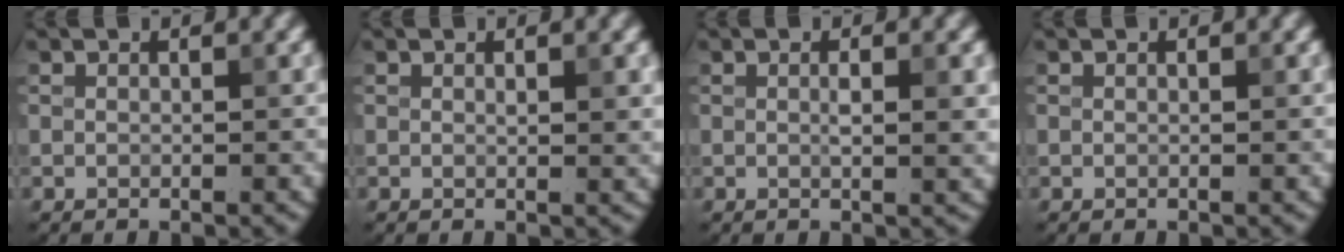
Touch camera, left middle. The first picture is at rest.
{"total": 1.0, "force": [0.3, 0.2, 0.9], "torque": [-0.013, -0.004, 0.006]}
{"total": 2.1, "force": [0.2, 0.4, 2.0], "torque": [-0.032, -0.001, 0.004]}
{"total": 0.0}